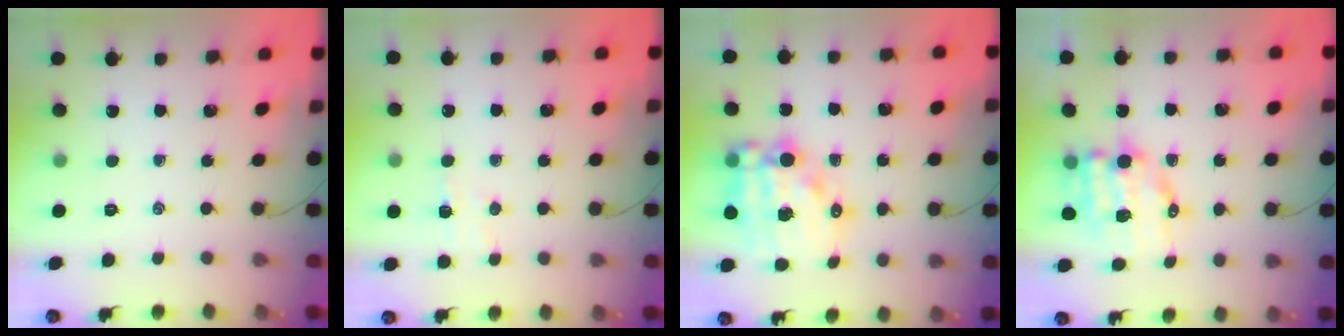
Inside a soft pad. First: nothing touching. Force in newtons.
{"total": 5.7, "press": 5.7, "slide": 0.9}
{"total": 15.7, "press": 15.3, "slide": 3.5}
{"total": 10.2, "press": 10.0, "slide": 1.7}